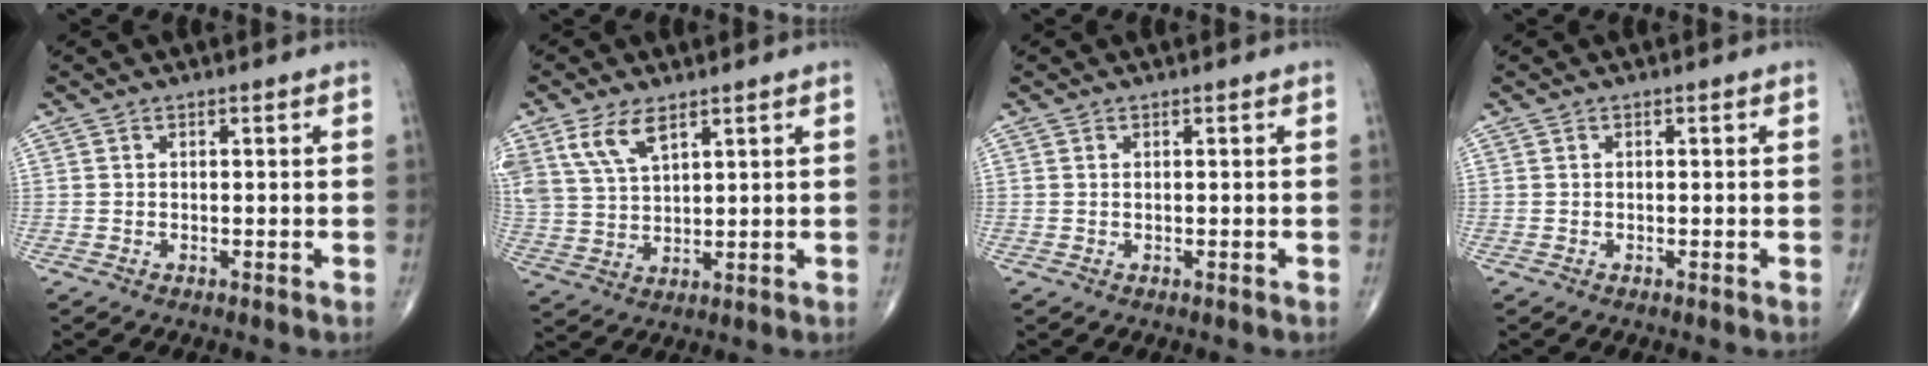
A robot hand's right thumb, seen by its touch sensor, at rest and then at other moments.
{"total": 8.0, "force": [4.7, 3.7, 5.2], "torque": [-0.105, -0.011, 0.104]}
{"total": 0.0}
{"total": 0.0}